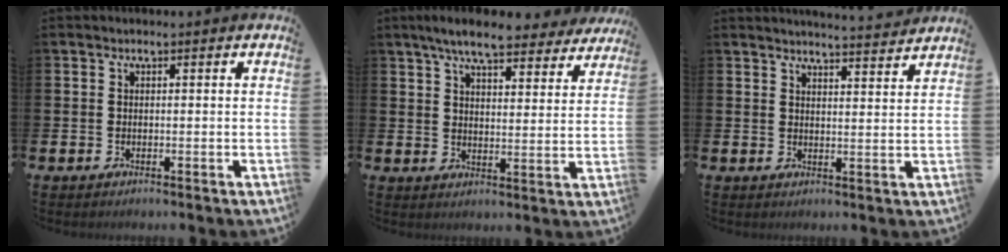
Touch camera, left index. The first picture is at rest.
{"total": 7.6, "force": [6.9, 1.3, 3.0], "torque": [-0.067, -0.031, 0.119]}
{"total": 4.1, "force": [4.1, -0.6, 0.2], "torque": [-0.003, -0.033, 0.070]}